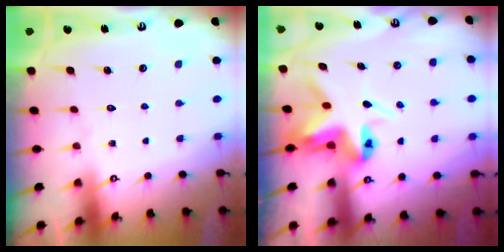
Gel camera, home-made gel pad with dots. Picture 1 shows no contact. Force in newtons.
{"total": 6.9, "press": 6.8, "slide": 0.6}